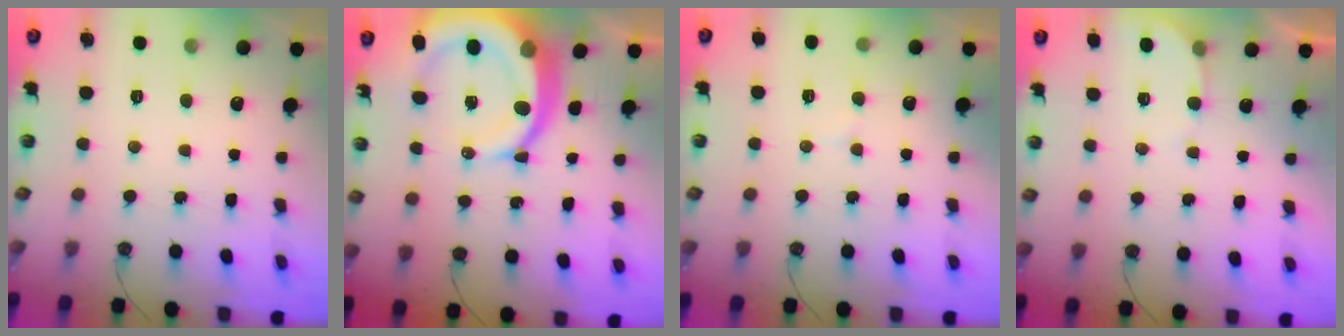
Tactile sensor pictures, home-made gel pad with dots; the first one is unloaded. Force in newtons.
{"total": 16.9, "press": 16.8, "slide": 1.9}
{"total": 4.5, "press": 4.4, "slide": 1.0}
{"total": 2.9, "press": 2.9, "slide": 0.3}